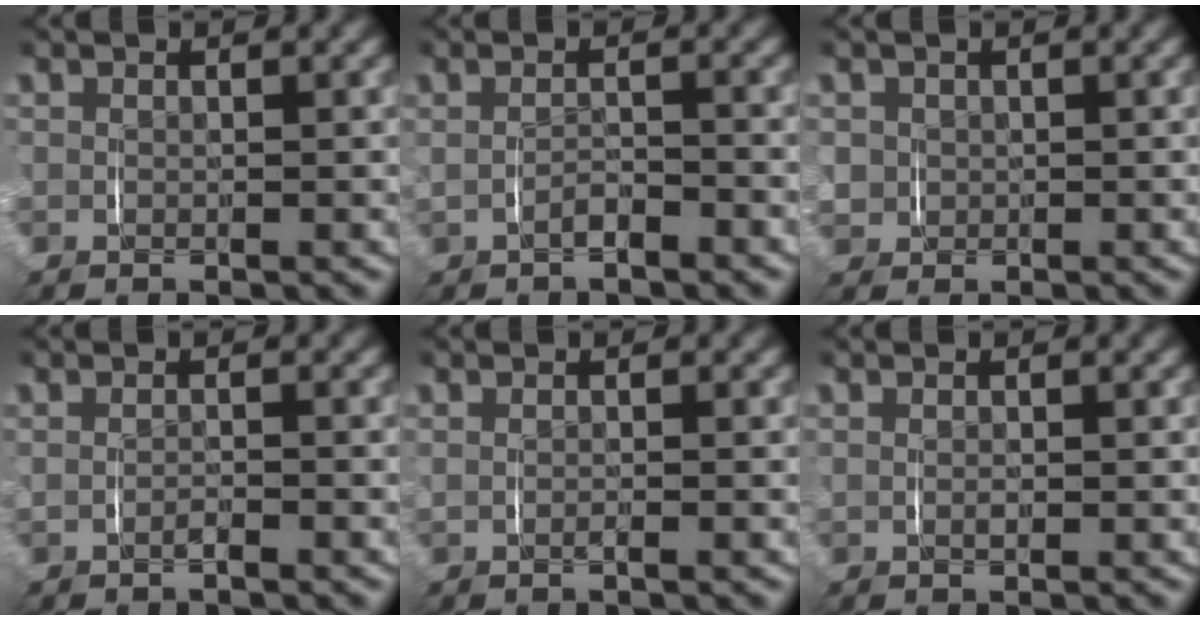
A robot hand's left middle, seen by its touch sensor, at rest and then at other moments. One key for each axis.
{"total": 1.7, "fx": -1.0, "fy": 1.0, "fz": 1.0, "tx": -0.022, "ty": 0.002, "tz": -0.020}
{"total": 2.5, "fx": -0.1, "fy": 2.4, "fz": 0.7, "tx": -0.034, "ty": -0.008, "tz": 0.003}
{"total": 1.1, "fx": -0.3, "fy": 0.6, "fz": 0.8, "tx": -0.018, "ty": 0.005, "tz": -0.009}
{"total": 0.9, "fx": 0.1, "fy": 0.4, "fz": 0.8, "tx": -0.017, "ty": 0.003, "tz": 0.000}
{"total": 0.7, "fx": 0.2, "fy": 0.2, "fz": 0.6, "tx": -0.012, "ty": 0.000, "tz": 0.006}